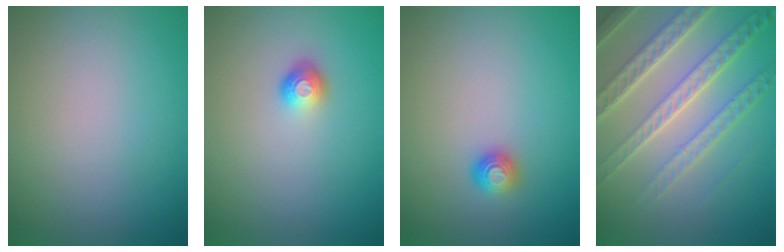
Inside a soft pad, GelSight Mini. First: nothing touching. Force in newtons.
{"total": 1.2, "press": 0.9, "slide": 0.7}
{"total": 1.1, "press": 1.1, "slide": 0.2}
{"total": 8.1, "press": 5.5, "slide": 5.9}